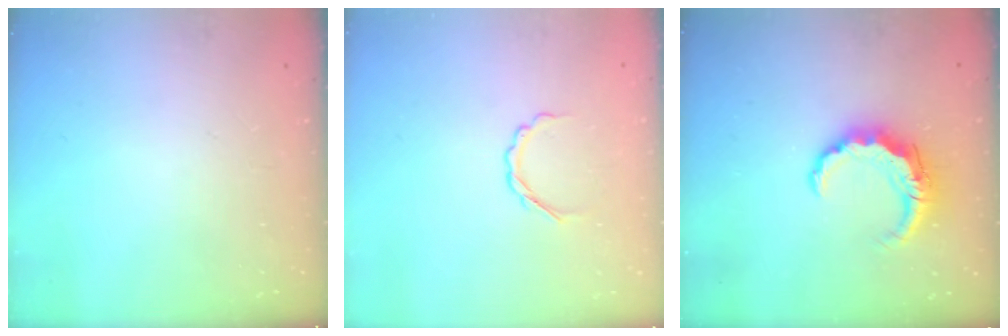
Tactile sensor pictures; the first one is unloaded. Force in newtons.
{"total": 3.6, "press": 3.5, "slide": 0.8}
{"total": 8.5, "press": 8.5, "slide": 0.9}